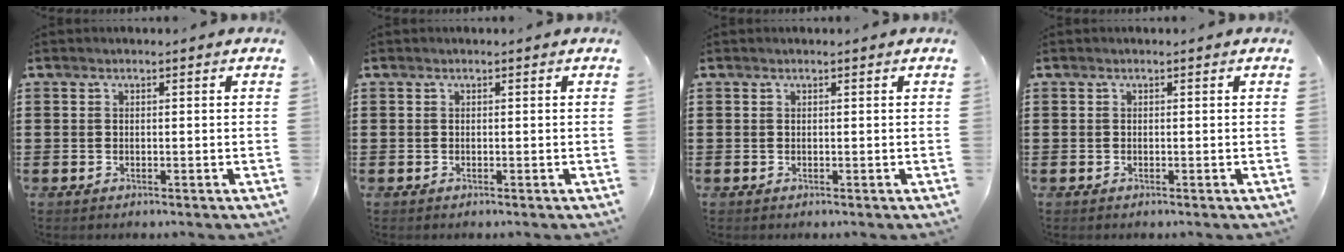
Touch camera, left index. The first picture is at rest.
{"total": 0.0}
{"total": 0.0}
{"total": 0.0}